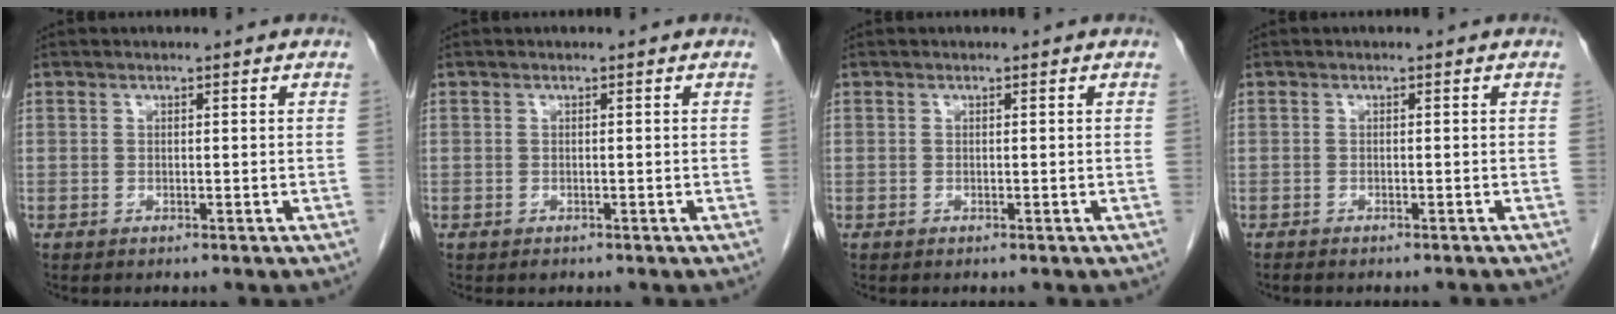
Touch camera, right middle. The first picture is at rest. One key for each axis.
{"total": 0.5, "fx": -0.4, "fy": 0.3, "fz": 0.2, "tx": -0.004, "ty": 0.000, "tz": -0.004}
{"total": 0.0}
{"total": 2.8, "fx": -2.5, "fy": 0.4, "fz": 1.1, "tx": -0.015, "ty": -0.004, "tz": -0.032}